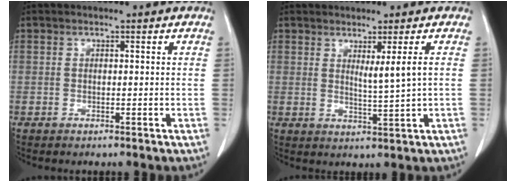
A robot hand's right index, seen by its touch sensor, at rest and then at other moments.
{"total": 3.3, "force": [1.2, -0.9, 3.0], "torque": [-0.053, -0.017, 0.026]}